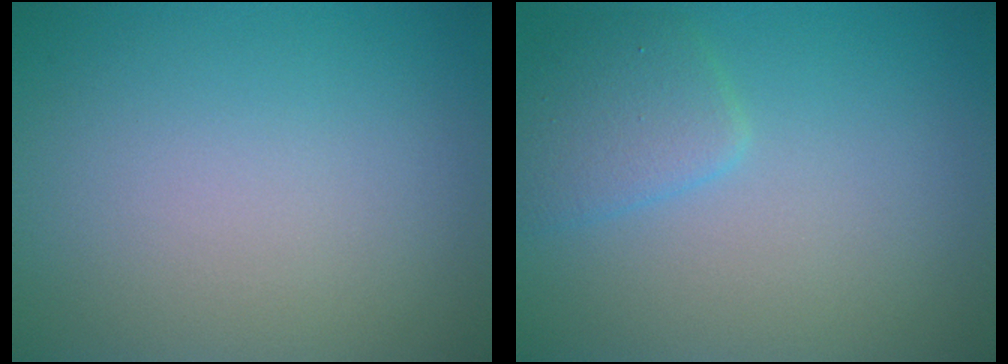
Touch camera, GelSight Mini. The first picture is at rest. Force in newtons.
{"total": 2.4, "press": 2.4, "slide": 0.0}